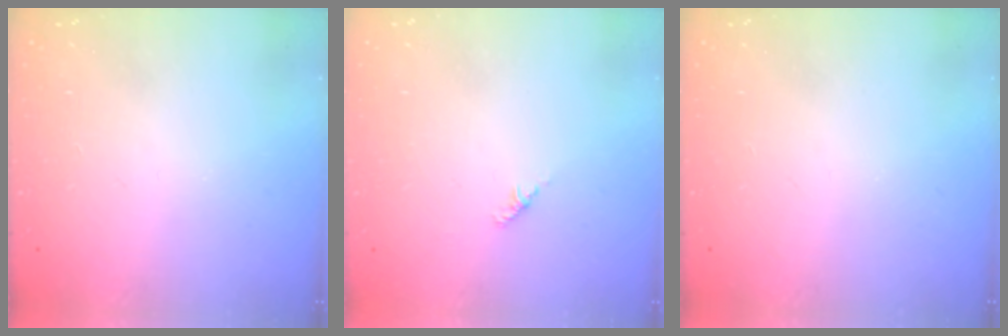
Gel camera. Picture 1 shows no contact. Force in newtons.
{"total": 1.8, "press": 1.7, "slide": 0.6}
{"total": 0.0}